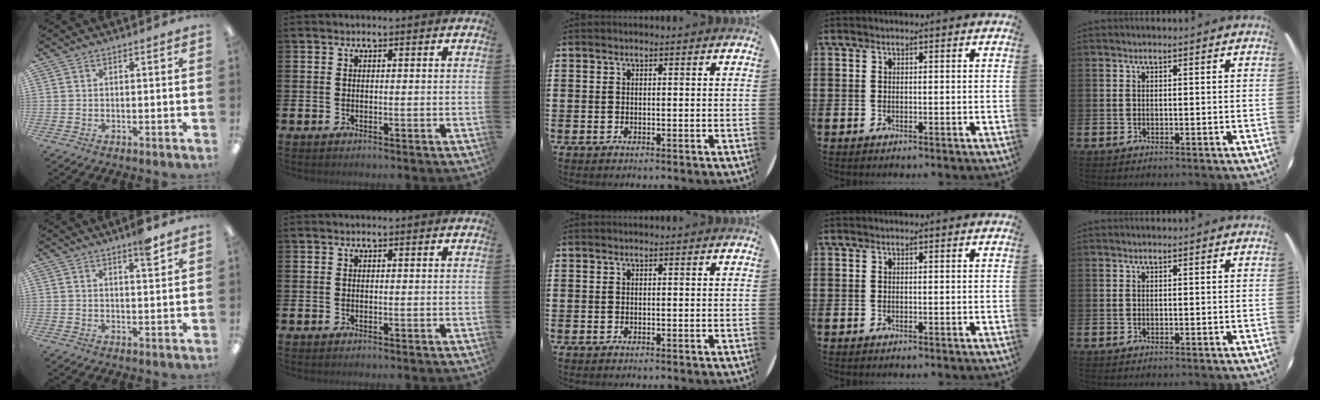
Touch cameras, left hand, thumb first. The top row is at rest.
{"thumb": {"total": 4.7, "force": [3.5, 0.6, 3.1], "torque": [-0.046, -0.018, 0.056]}}